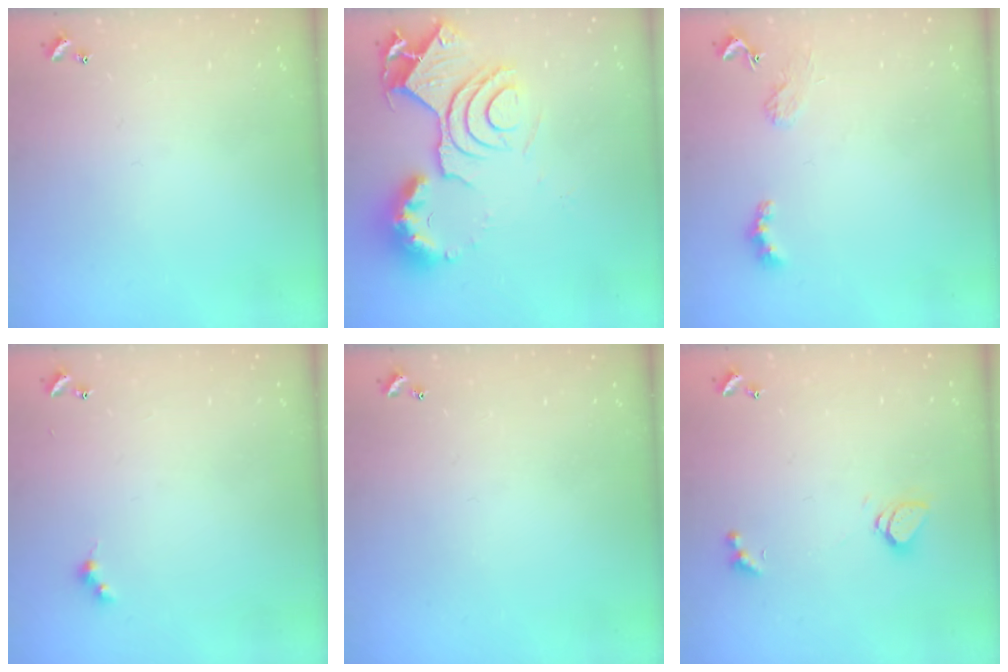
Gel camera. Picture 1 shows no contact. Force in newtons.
{"total": 16.4, "press": 16.3, "slide": 1.7}
{"total": 2.4, "press": 2.3, "slide": 0.5}
{"total": 2.6, "press": 2.6, "slide": 0.5}
{"total": 0.0}
{"total": 1.6, "press": 1.5, "slide": 0.4}